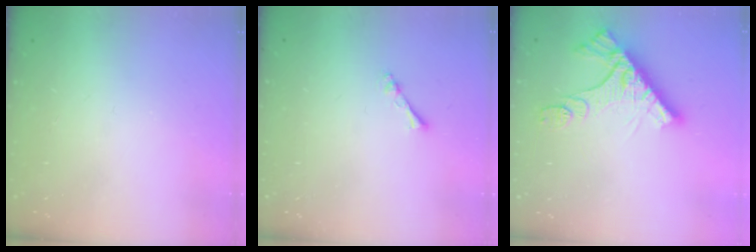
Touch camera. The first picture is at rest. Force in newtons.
{"total": 1.1, "press": 1.1, "slide": 0.2}
{"total": 11.4, "press": 11.4, "slide": 0.3}